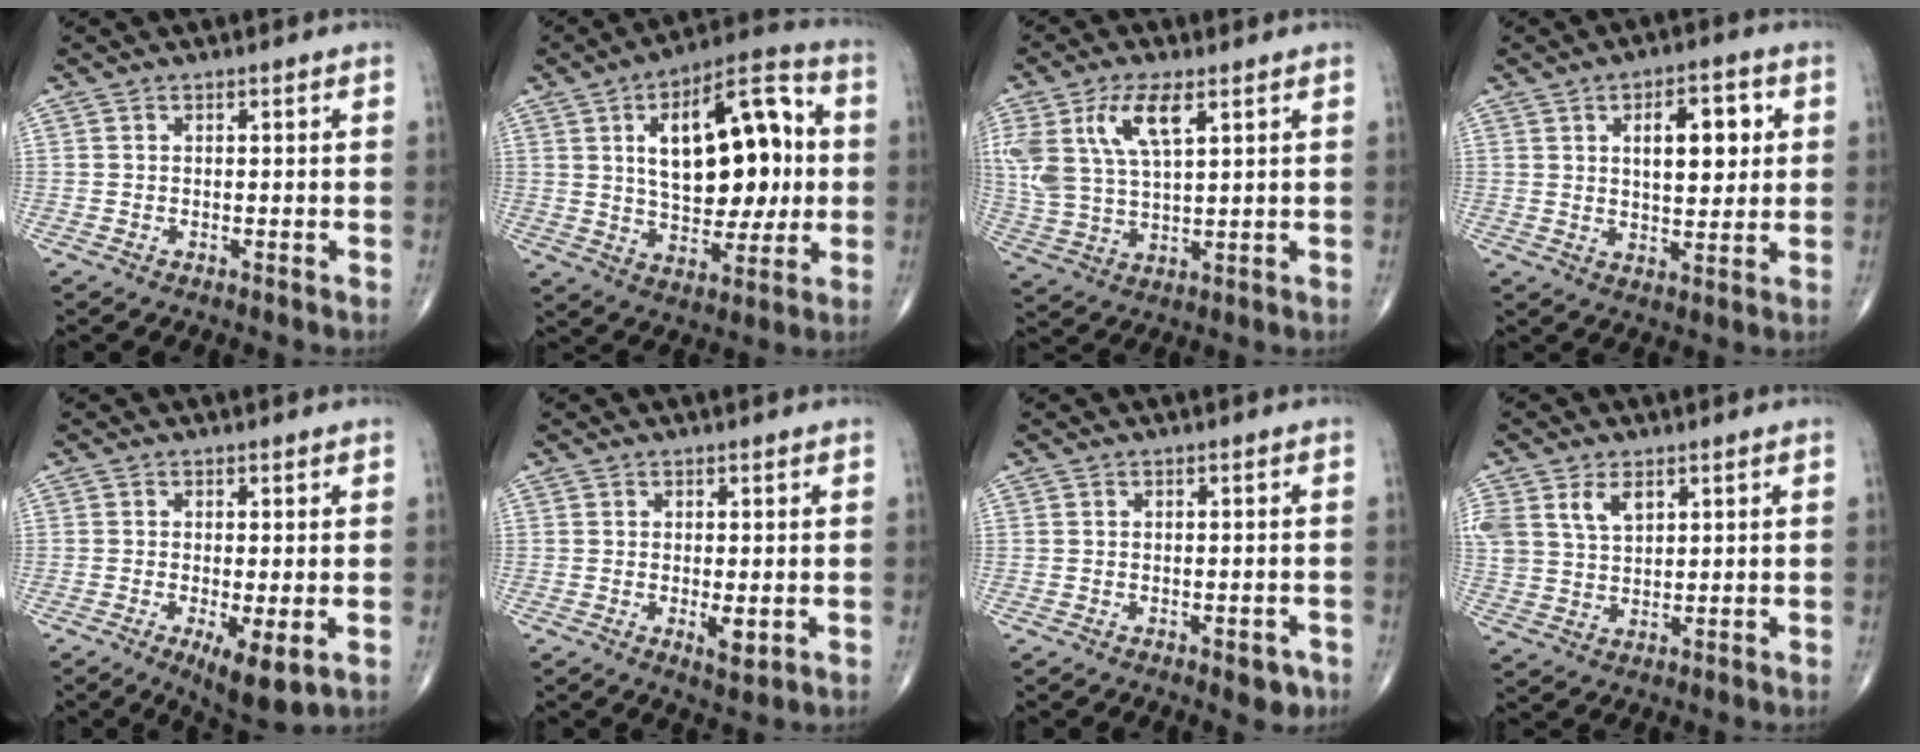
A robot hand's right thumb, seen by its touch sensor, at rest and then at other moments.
{"total": 21.7, "force": [3.3, 11.2, 18.3], "torque": [-0.246, 0.013, 0.051]}
{"total": 12.8, "force": [5.5, 5.6, 10.2], "torque": [-0.216, -0.008, 0.111]}
{"total": 10.3, "force": [2.8, 5.0, 8.6], "torque": [-0.096, -0.006, 0.043]}
{"total": 7.1, "force": [-2.1, 2.1, 6.4], "torque": [-0.106, -0.021, -0.030]}
{"total": 3.1, "force": [-0.5, 1.1, 2.8], "torque": [-0.045, -0.009, -0.007]}
{"total": 3.3, "force": [-1.6, 1.6, 2.3], "torque": [-0.016, 0.003, -0.017]}
{"total": 8.8, "force": [3.9, 5.7, 5.5], "torque": [-0.113, -0.005, 0.085]}